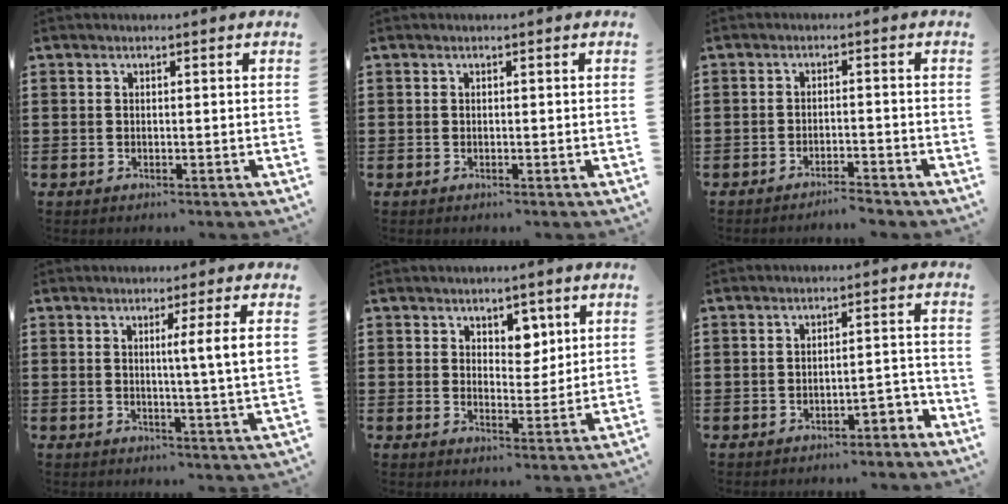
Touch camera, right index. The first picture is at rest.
{"total": 0.0}
{"total": 2.5, "force": [-2.5, -0.1, 0.4], "torque": [-0.011, 0.000, -0.052]}
{"total": 5.6, "force": [1.5, -1.1, 5.3], "torque": [-0.086, -0.018, 0.016]}
{"total": 4.1, "force": [2.7, 2.8, 1.5], "torque": [-0.025, 0.003, 0.044]}
{"total": 2.7, "force": [-2.3, 0.6, 1.3], "torque": [-0.026, 0.006, -0.048]}